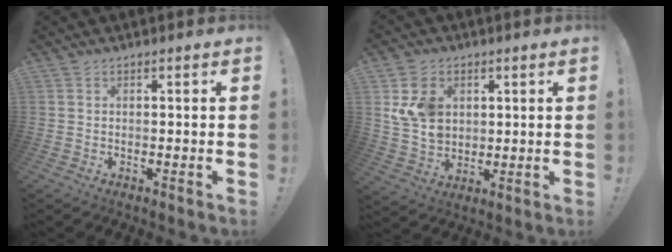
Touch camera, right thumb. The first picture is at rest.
{"total": 11.2, "force": [3.8, 9.0, 5.5], "torque": [-0.096, -0.011, 0.077]}